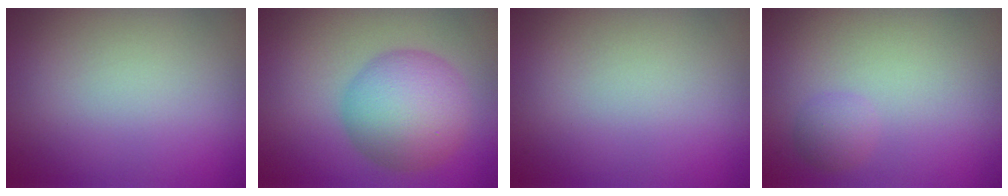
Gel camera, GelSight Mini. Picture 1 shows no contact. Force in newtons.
{"total": 6.9, "press": 6.9, "slide": 0.1}
{"total": 0.0}
{"total": 1.3, "press": 1.3, "slide": 0.0}